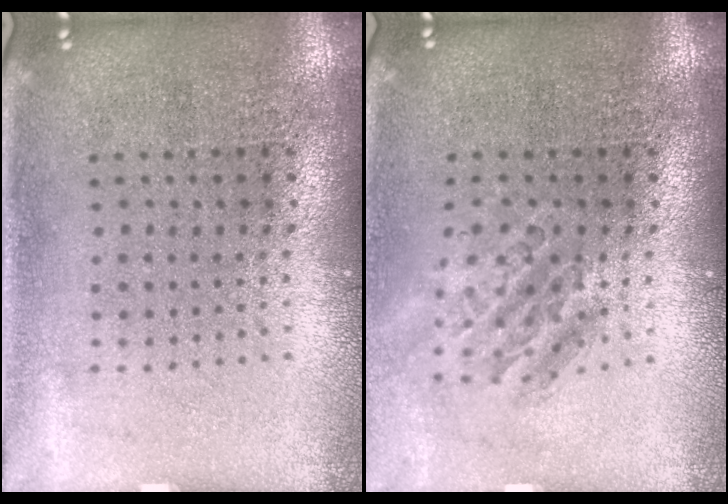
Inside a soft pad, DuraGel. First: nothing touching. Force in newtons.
{"total": 1.4, "press": 1.2, "slide": 0.8}